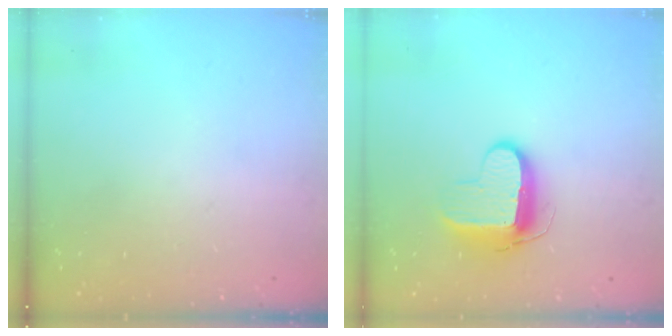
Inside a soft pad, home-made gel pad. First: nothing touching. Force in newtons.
{"total": 10.2, "press": 10.1, "slide": 0.8}